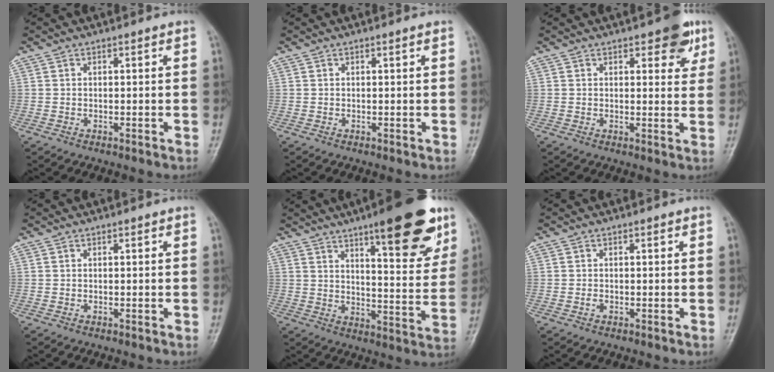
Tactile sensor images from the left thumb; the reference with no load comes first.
{"total": 0.5, "force": [0.3, 0.0, 0.4], "torque": [-0.009, 0.000, 0.004]}
{"total": 6.2, "force": [3.5, 2.7, 4.4], "torque": [-0.029, -0.013, 0.037]}
{"total": 0.0}
{"total": 18.5, "force": [11.2, 5.0, 13.9], "torque": [-0.149, -0.055, 0.159]}
{"total": 0.7, "force": [-0.1, 0.5, 0.5], "torque": [-0.004, 0.001, -0.003]}